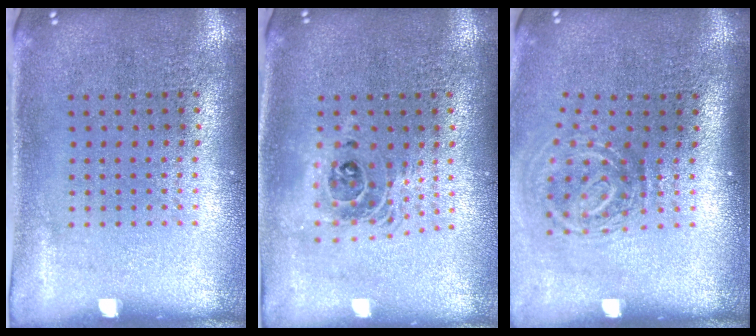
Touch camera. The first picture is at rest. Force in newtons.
{"total": 1.7, "press": 1.4, "slide": 1.0}
{"total": 2.0, "press": 1.3, "slide": 1.5}